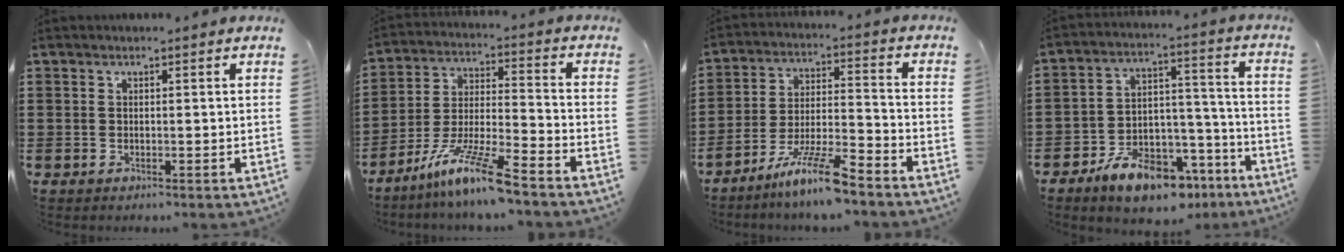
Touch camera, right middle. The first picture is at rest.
{"total": 10.9, "force": [-8.4, 0.5, 6.9], "torque": [-0.141, 0.001, -0.166]}
{"total": 9.6, "force": [-7.6, 0.8, 5.8], "torque": [-0.113, 0.005, -0.146]}
{"total": 10.6, "force": [-8.4, 4.5, 4.8], "torque": [-0.082, 0.046, -0.154]}